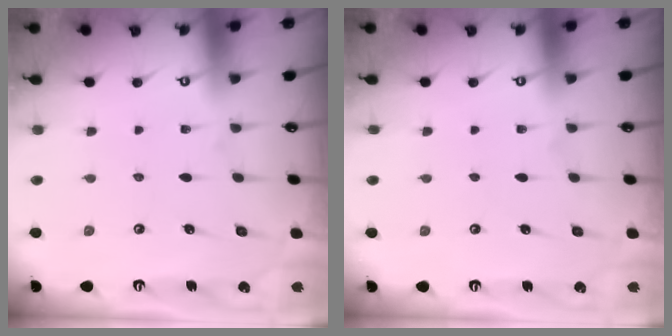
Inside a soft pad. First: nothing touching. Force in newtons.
{"total": 0.0}